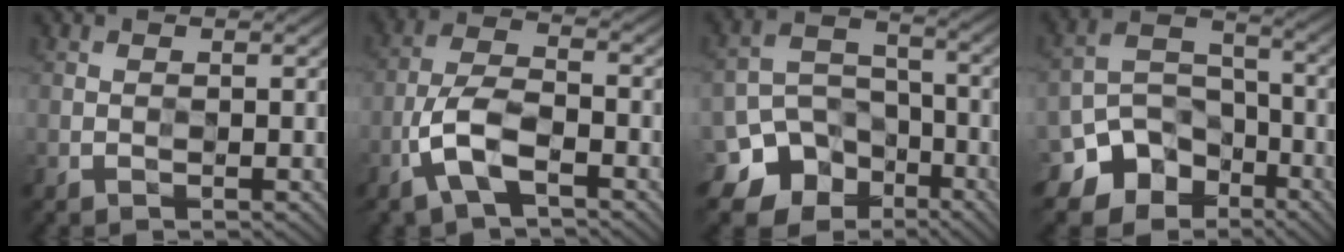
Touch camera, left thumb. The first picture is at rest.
{"total": 7.0, "force": [-3.6, 2.7, 5.4], "torque": [-0.116, 0.008, -0.085]}
{"total": 12.4, "force": [-7.6, 9.0, 3.9], "torque": [-0.102, -0.026, -0.130]}
{"total": 11.9, "force": [-7.9, 8.0, 3.9], "torque": [-0.101, -0.015, -0.133]}